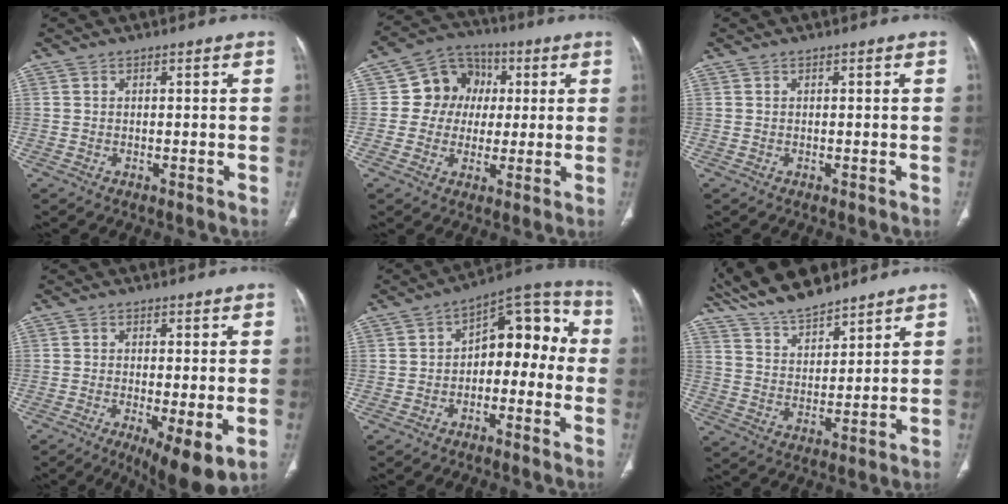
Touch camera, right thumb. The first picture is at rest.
{"total": 10.1, "force": [1.1, 9.2, 3.9], "torque": [-0.015, 0.013, 0.010]}
{"total": 0.0}
{"total": 9.3, "force": [-3.0, 2.5, 8.4], "torque": [-0.132, -0.019, -0.044]}
{"total": 12.1, "force": [-1.4, 7.6, 9.2], "torque": [-0.079, 0.057, -0.034]}
{"total": 13.6, "force": [12.2, 3.4, 5.1], "torque": [-0.074, -0.047, 0.227]}